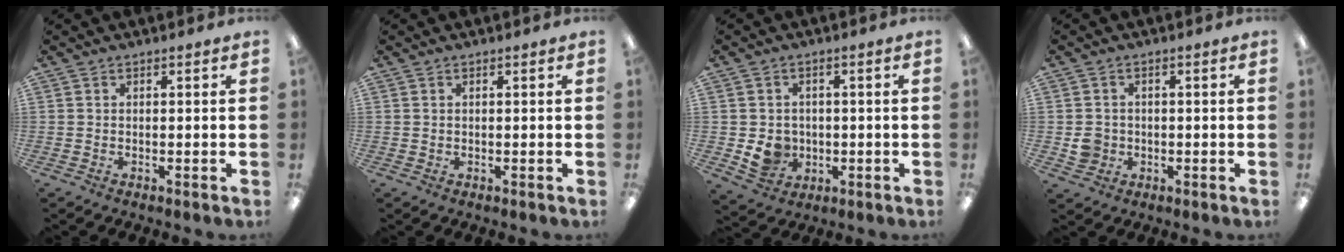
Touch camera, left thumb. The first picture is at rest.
{"total": 0.5, "force": [0.4, 0.3, 0.2], "torque": [-0.004, 0.003, 0.006]}
{"total": 6.0, "force": [-0.7, 5.6, 2.0], "torque": [-0.033, 0.001, -0.009]}
{"total": 4.1, "force": [-0.5, 3.9, 1.1], "torque": [-0.005, 0.002, -0.009]}